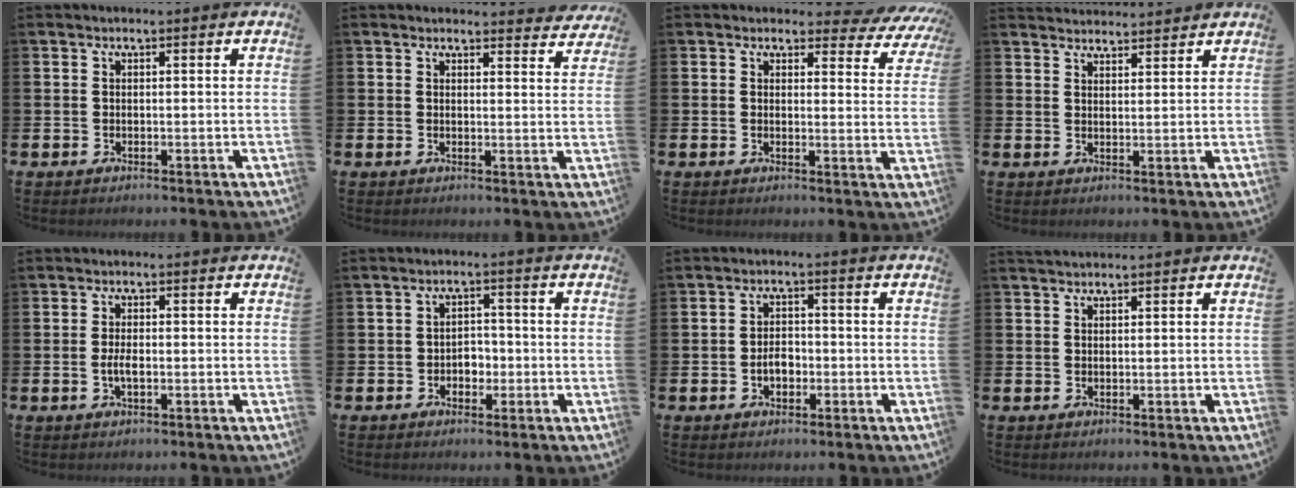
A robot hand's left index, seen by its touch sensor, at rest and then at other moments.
{"total": 2.5, "force": [2.5, 0.3, 0.0], "torque": [0.004, -0.017, 0.043]}
{"total": 2.6, "force": [2.2, 1.4, 0.6], "torque": [-0.006, -0.021, 0.030]}
{"total": 2.9, "force": [2.8, 0.4, -0.2], "torque": [-0.001, -0.016, 0.053]}
{"total": 2.2, "force": [-0.4, 0.9, 2.0], "torque": [-0.036, 0.000, -0.007]}
{"total": 2.5, "force": [-0.9, 2.0, 1.1], "torque": [-0.017, 0.003, -0.024]}
{"total": 2.9, "force": [-0.8, 1.9, 2.0], "torque": [-0.030, 0.000, -0.019]}
{"total": 1.3, "force": [1.2, 0.2, 0.2], "torque": [-0.005, 0.002, 0.024]}